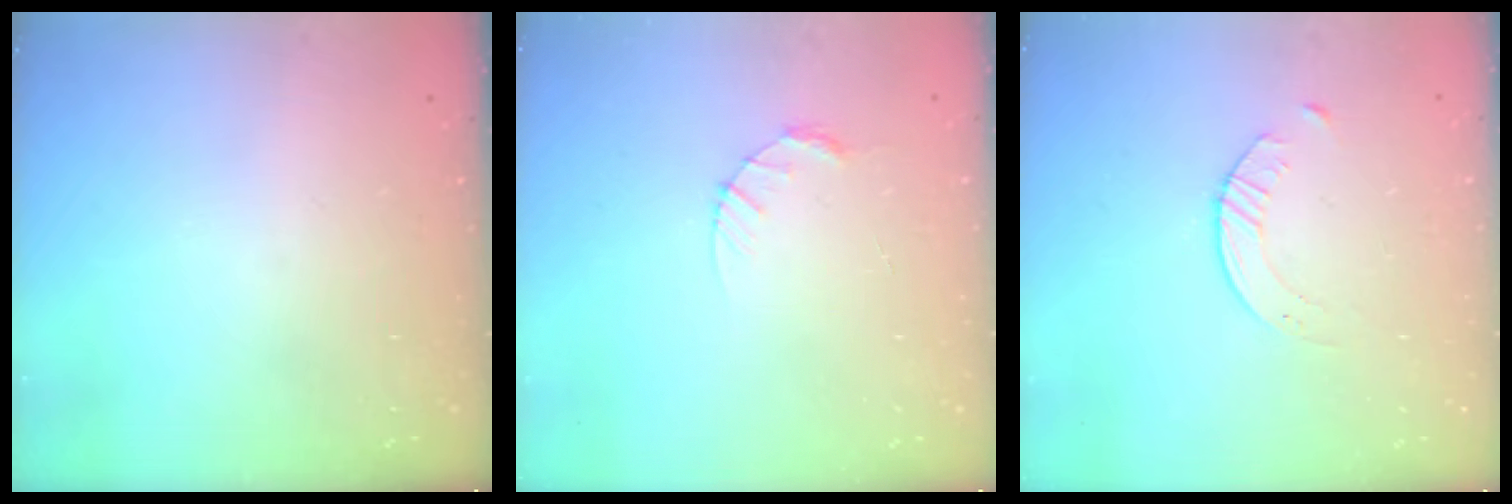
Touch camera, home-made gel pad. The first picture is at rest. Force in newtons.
{"total": 3.4, "press": 3.4, "slide": 0.4}
{"total": 2.1, "press": 2.0, "slide": 0.3}